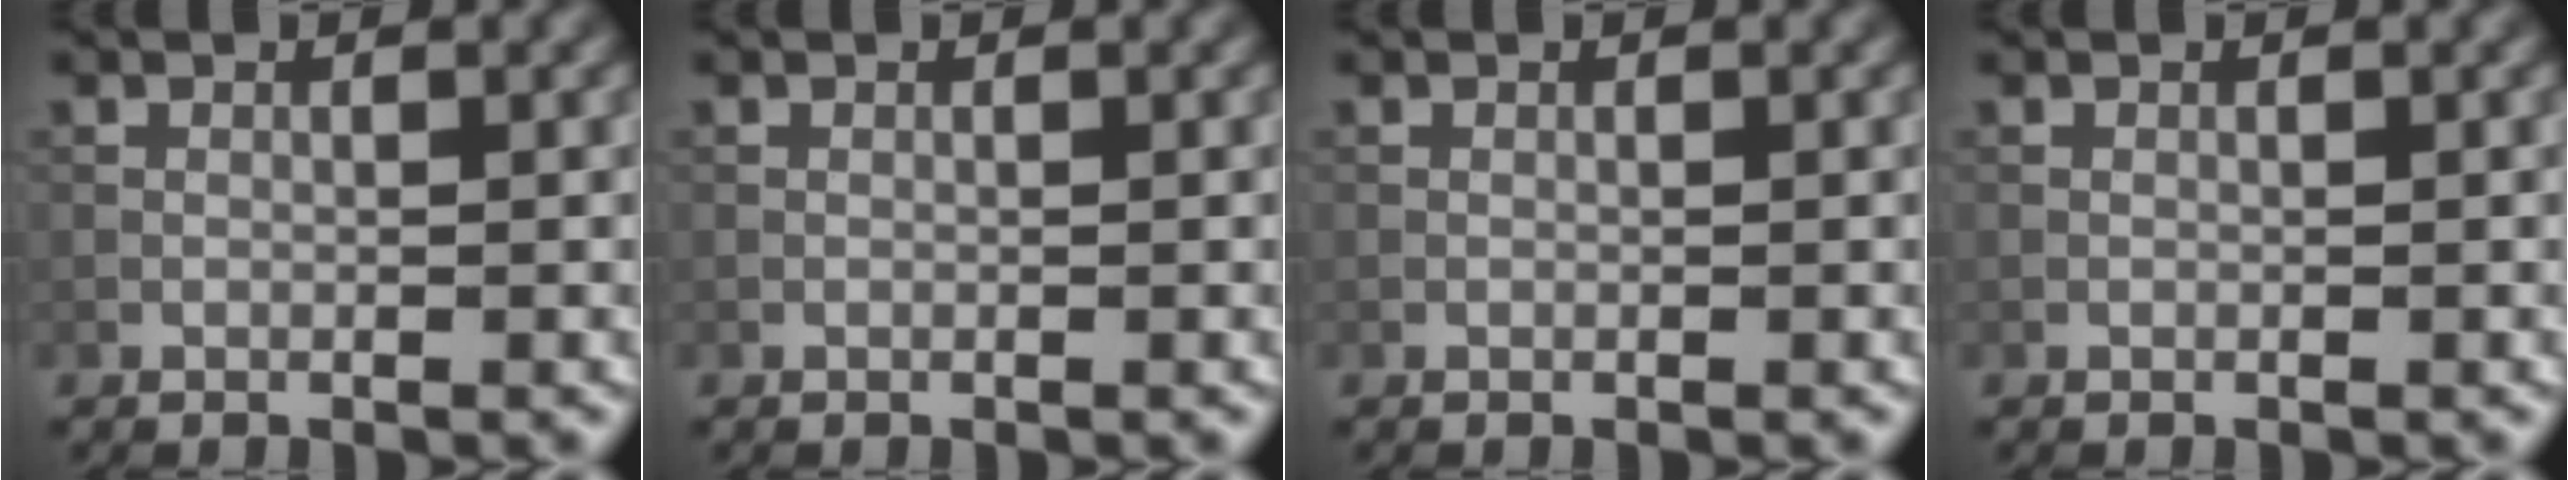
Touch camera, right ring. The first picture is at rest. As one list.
[{"total": 0.0}, {"total": 0.0}, {"total": 0.0}]